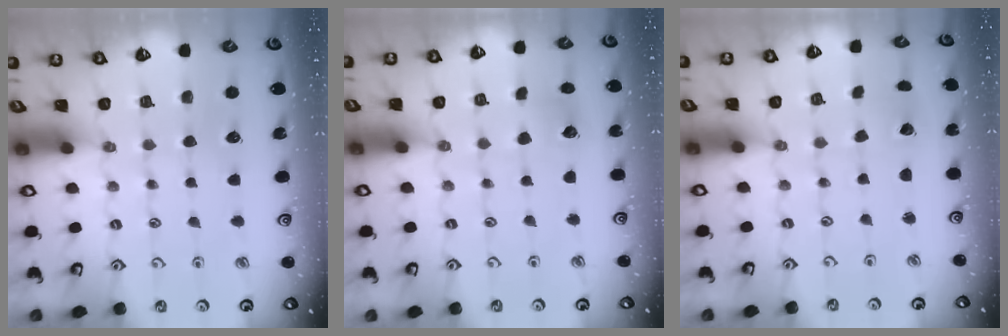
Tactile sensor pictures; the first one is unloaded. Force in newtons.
{"total": 4.2, "press": 4.2, "slide": 0.2}
{"total": 1.3, "press": 1.3, "slide": 0.0}